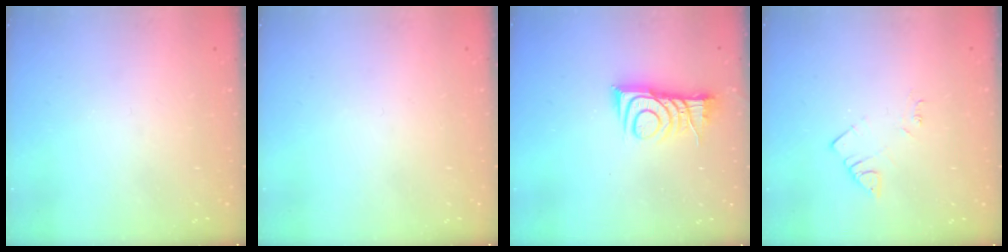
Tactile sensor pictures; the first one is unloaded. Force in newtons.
{"total": 1.5, "press": 1.5, "slide": 0.1}
{"total": 10.4, "press": 10.4, "slide": 0.0}
{"total": 2.9, "press": 2.9, "slide": 0.6}